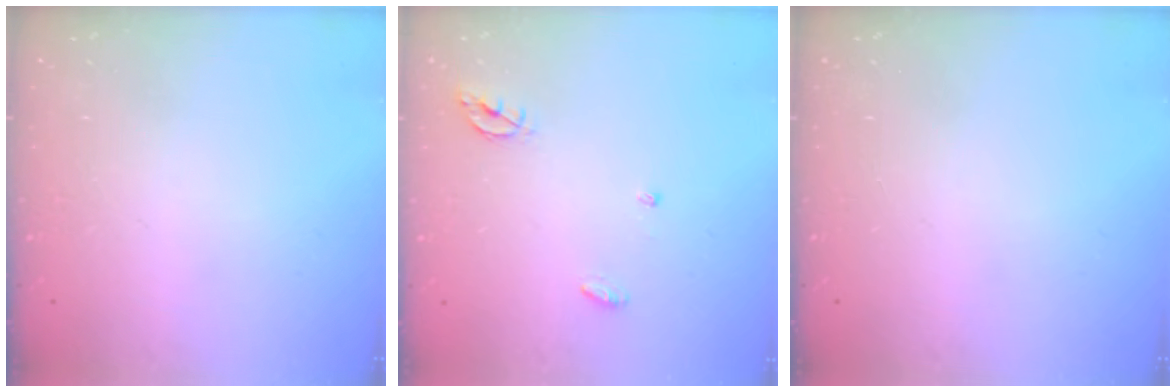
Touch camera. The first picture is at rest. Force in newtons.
{"total": 4.2, "press": 4.2, "slide": 0.3}
{"total": 0.0}